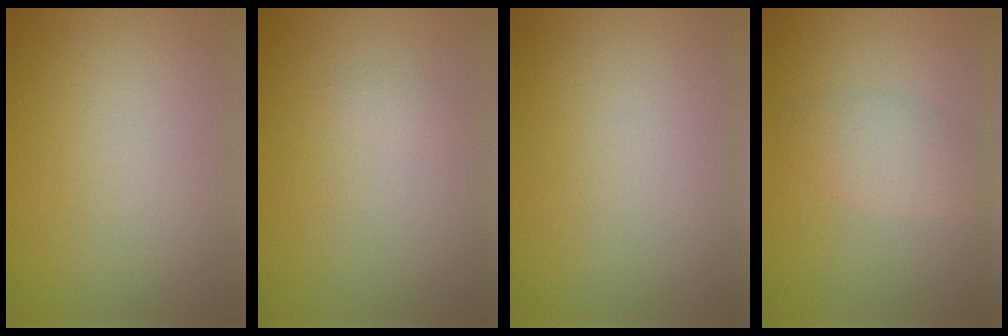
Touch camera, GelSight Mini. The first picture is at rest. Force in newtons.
{"total": 0.6, "press": 0.6, "slide": 0.0}
{"total": 0.0}
{"total": 2.4, "press": 2.4, "slide": 0.2}